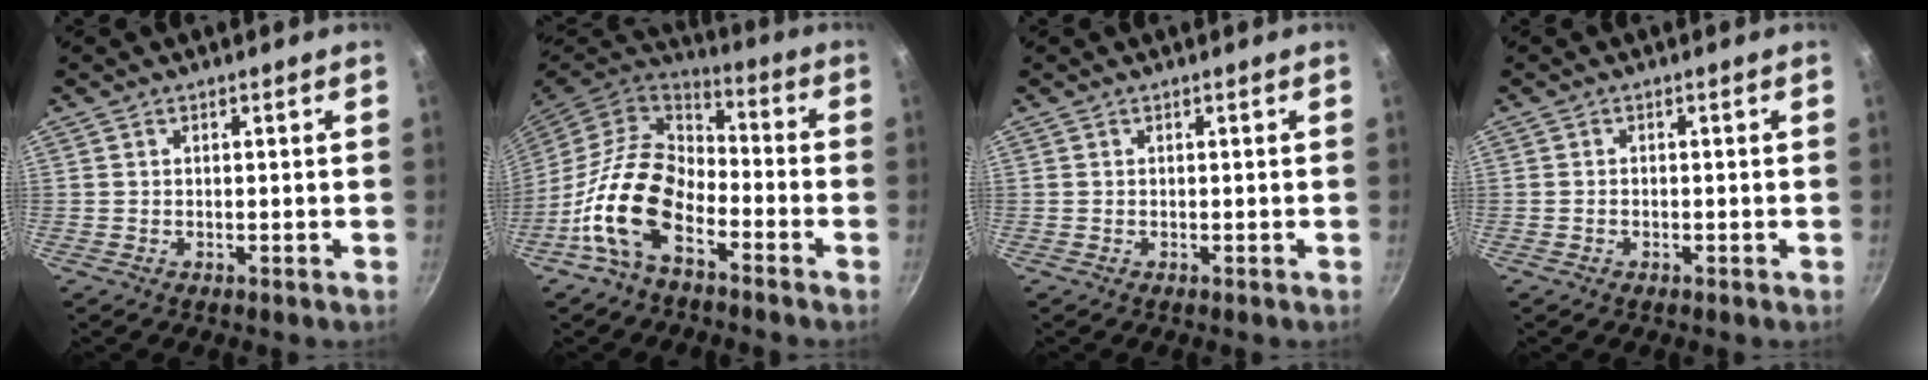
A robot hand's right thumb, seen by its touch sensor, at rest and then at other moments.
{"total": 16.1, "force": [-7.1, 9.3, 11.1], "torque": [-0.192, 0.052, -0.154]}
{"total": 0.0}
{"total": 0.7, "force": [-0.3, 0.6, 0.3], "torque": [-0.007, 0.002, -0.007]}